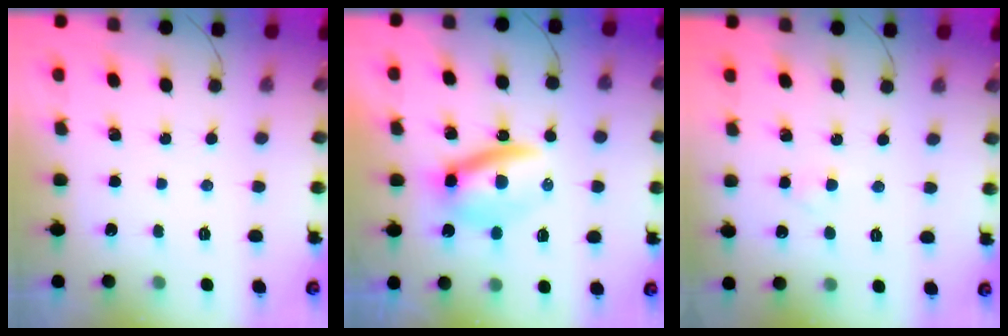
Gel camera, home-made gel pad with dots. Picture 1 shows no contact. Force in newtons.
{"total": 7.2, "press": 7.1, "slide": 1.2}
{"total": 1.8, "press": 1.5, "slide": 0.9}